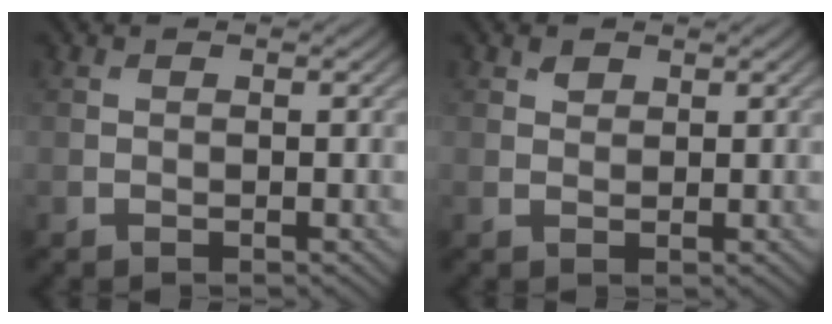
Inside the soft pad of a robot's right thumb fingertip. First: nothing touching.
{"total": 1.0, "force": [0.7, 0.6, 0.3], "torque": [-0.006, -0.003, 0.015]}